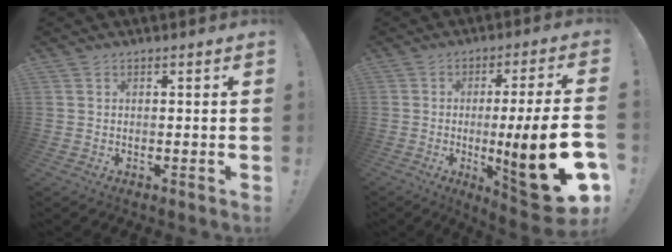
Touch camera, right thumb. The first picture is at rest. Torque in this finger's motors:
{"motor_torque": [1.76, 2.57, 1.54, -1.23, 0.25]}